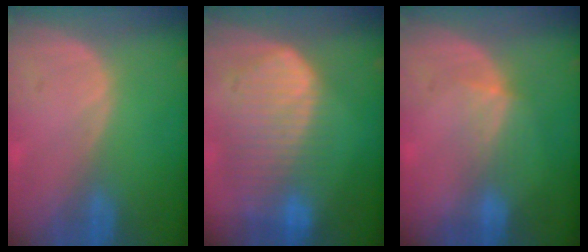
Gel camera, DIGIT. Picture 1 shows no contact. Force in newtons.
{"total": 10.1, "press": 8.7, "slide": 5.2}
{"total": 3.0, "press": 2.8, "slide": 1.1}